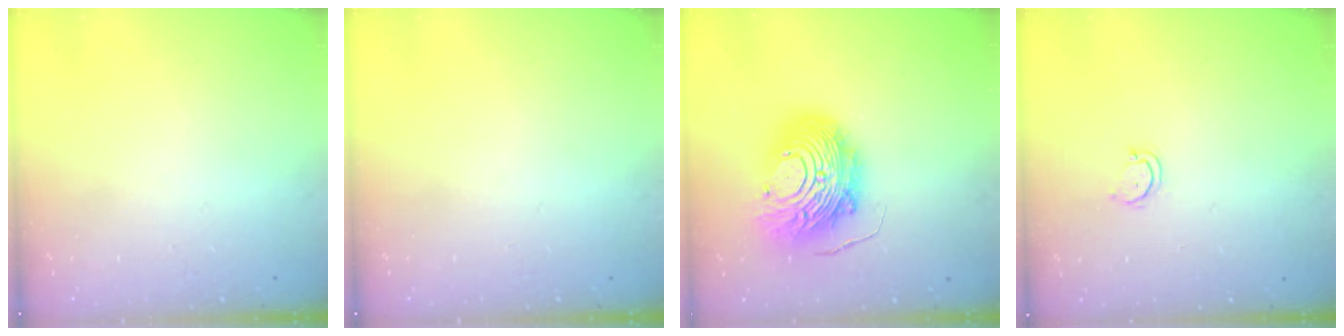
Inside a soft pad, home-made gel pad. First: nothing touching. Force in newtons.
{"total": 0.0}
{"total": 17.9, "press": 17.9, "slide": 1.5}
{"total": 2.7, "press": 2.7, "slide": 0.3}